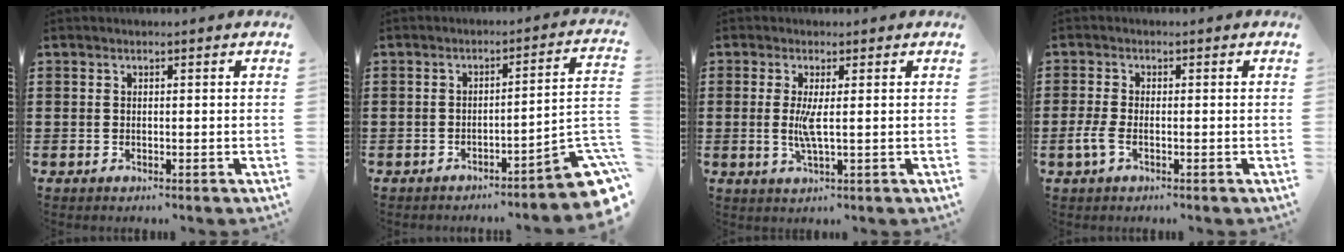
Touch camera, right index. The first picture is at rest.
{"total": 5.4, "force": [-3.4, 0.4, 4.1], "torque": [-0.051, -0.024, -0.069]}
{"total": 3.5, "force": [0.0, 0.2, 3.5], "torque": [-0.072, -0.009, -0.002]}
{"total": 2.7, "force": [-1.2, 1.0, 2.2], "torque": [-0.060, -0.007, -0.027]}